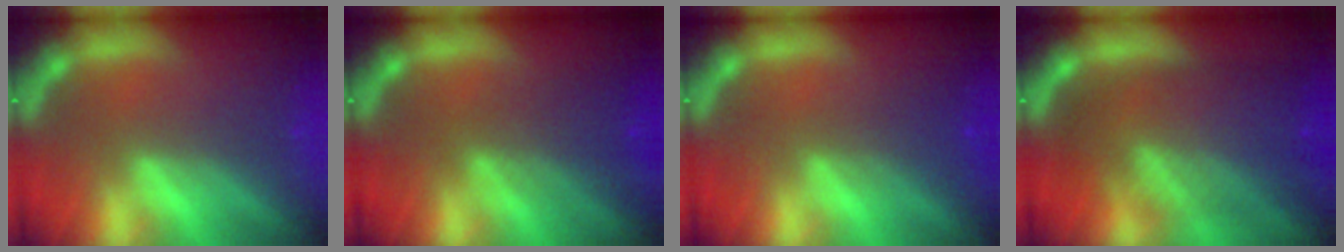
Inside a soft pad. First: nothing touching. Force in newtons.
{"total": 4.1}
{"total": 2.4}
{"total": 10.0}